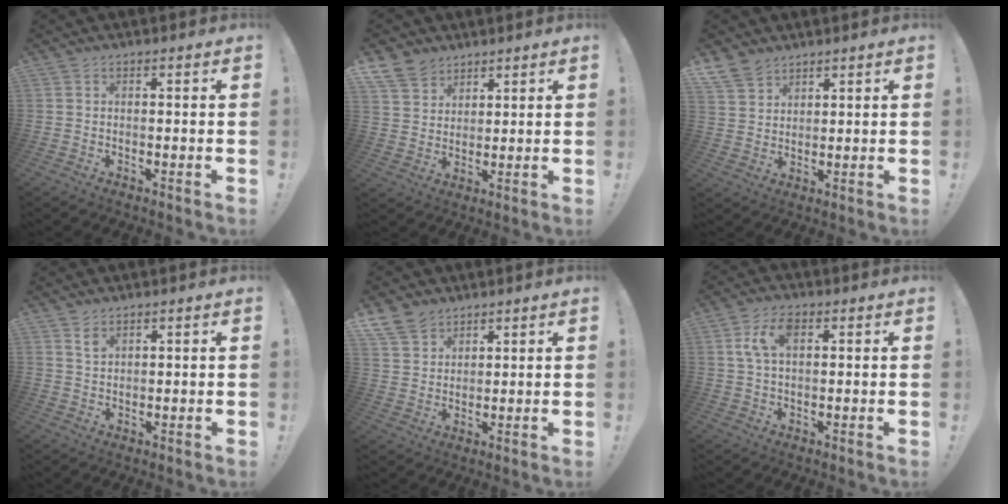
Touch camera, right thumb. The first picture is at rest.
{"total": 8.4, "force": [6.2, 5.3, 1.9], "torque": [-0.038, -0.039, 0.125]}
{"total": 6.4, "force": [5.1, 3.6, 1.6], "torque": [-0.031, -0.030, 0.100]}
{"total": 2.4, "force": [1.7, 1.3, 1.1], "torque": [-0.011, -0.011, 0.031]}
{"total": 7.9, "force": [6.0, 4.7, 1.9], "torque": [-0.042, -0.036, 0.122]}
{"total": 7.4, "force": [2.2, 3.9, 5.8], "torque": [-0.110, 0.007, 0.042]}